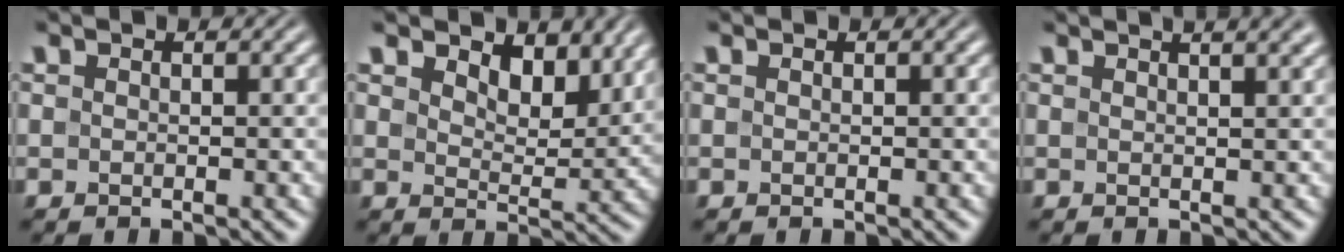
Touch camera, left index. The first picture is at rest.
{"total": 4.8, "force": [3.4, 2.3, 2.4], "torque": [-0.045, -0.009, 0.046]}
{"total": 0.0}
{"total": 5.9, "force": [3.7, 2.6, 3.8], "torque": [-0.018, 0.044, 0.013]}